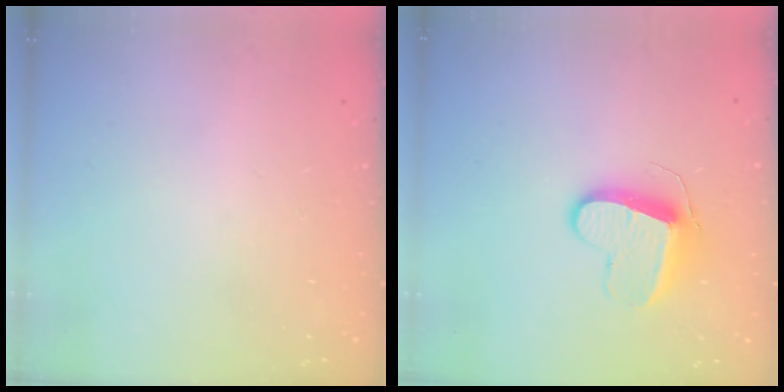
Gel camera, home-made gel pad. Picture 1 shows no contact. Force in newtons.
{"total": 10.6, "press": 10.6, "slide": 0.9}